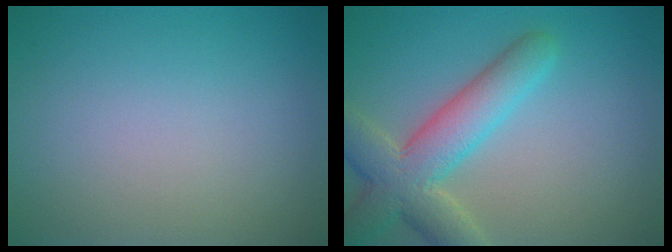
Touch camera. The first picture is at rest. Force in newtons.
{"total": 6.5, "press": 6.5, "slide": 0.4}